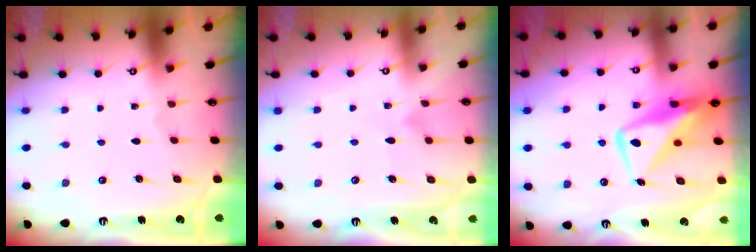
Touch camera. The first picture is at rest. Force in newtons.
{"total": 7.5, "press": 7.5, "slide": 0.2}
{"total": 12.2, "press": 12.1, "slide": 1.2}